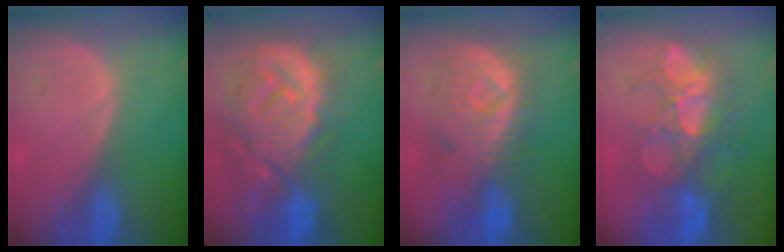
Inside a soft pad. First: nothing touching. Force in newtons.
{"total": 14.0, "press": 12.1, "slide": 6.9}
{"total": 9.6, "press": 9.2, "slide": 3.0}
{"total": 10.5, "press": 9.3, "slide": 4.8}